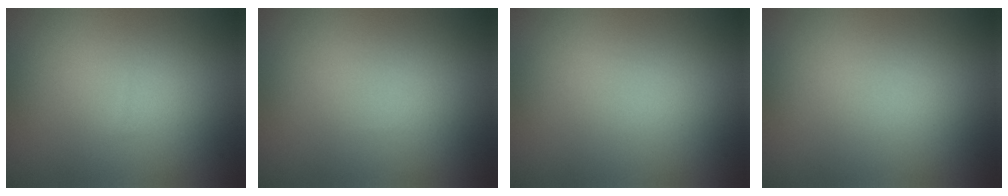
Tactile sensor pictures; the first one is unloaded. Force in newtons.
{"total": 0.0}
{"total": 0.0}
{"total": 0.0}